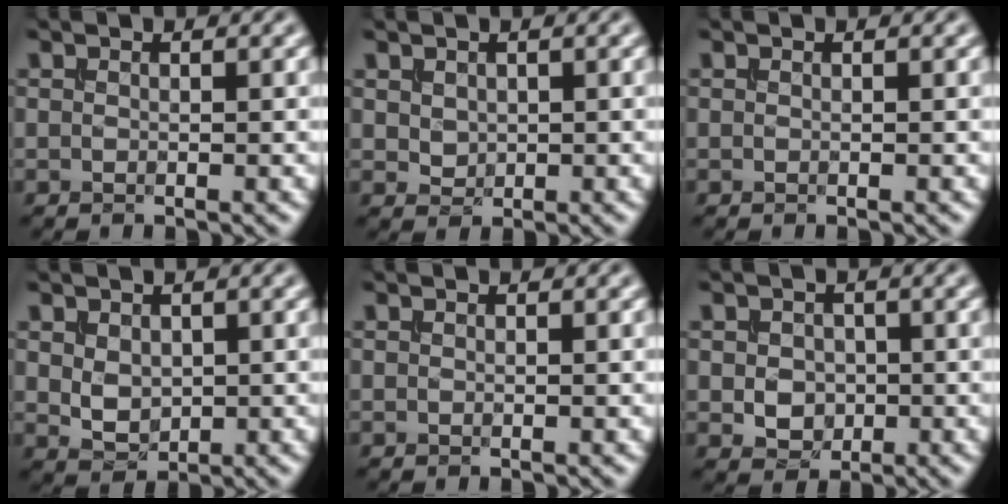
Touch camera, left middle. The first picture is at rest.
{"total": 1.1, "force": [0.3, 0.9, 0.5], "torque": [-0.015, -0.005, 0.012]}
{"total": 0.0}
{"total": 2.3, "force": [0.4, 1.7, 1.5], "torque": [-0.034, -0.005, 0.011]}
{"total": 0.0}
{"total": 2.7, "force": [-0.3, 2.2, 1.6], "torque": [-0.025, -0.004, -0.007]}